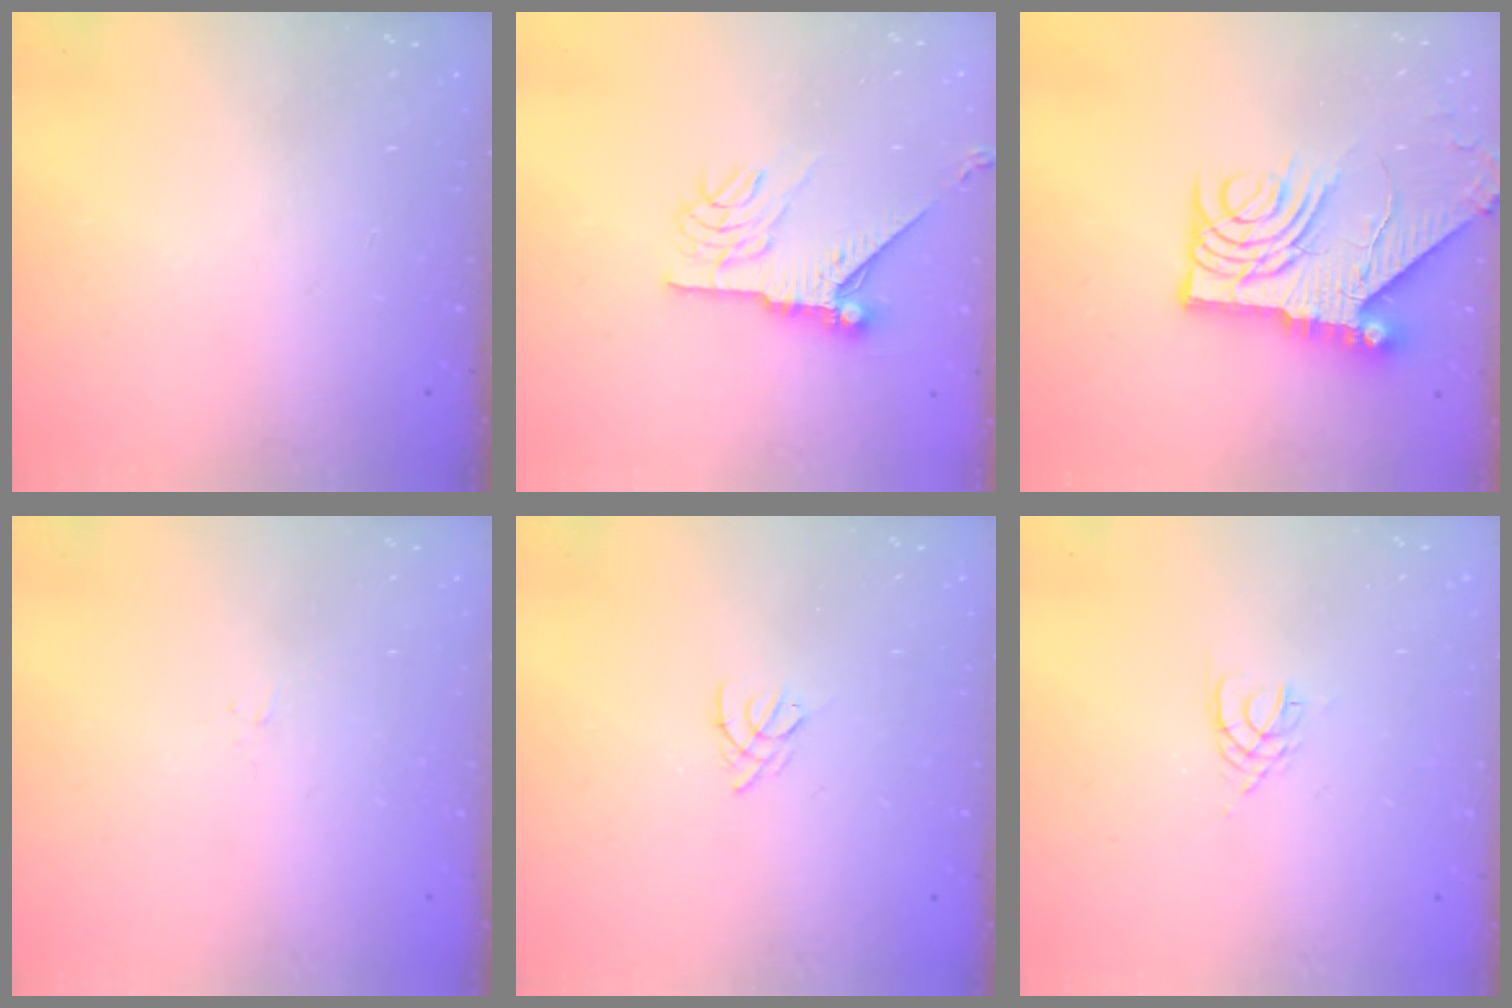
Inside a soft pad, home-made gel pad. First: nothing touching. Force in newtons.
{"total": 10.1, "press": 10.1, "slide": 0.3}
{"total": 12.6, "press": 12.6, "slide": 1.5}
{"total": 1.6, "press": 1.5, "slide": 0.3}
{"total": 2.5, "press": 2.4, "slide": 0.6}
{"total": 2.0, "press": 1.9, "slide": 0.3}